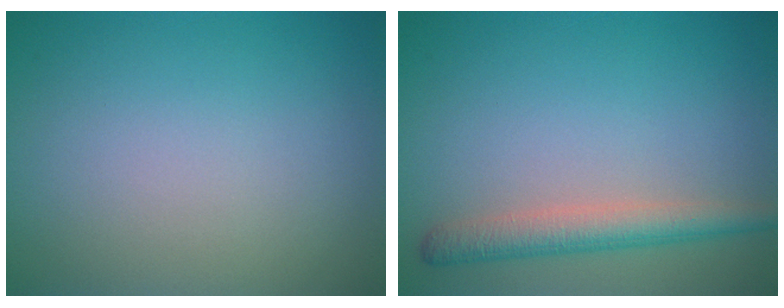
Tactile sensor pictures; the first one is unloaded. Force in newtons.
{"total": 3.4, "press": 3.4, "slide": 0.1}